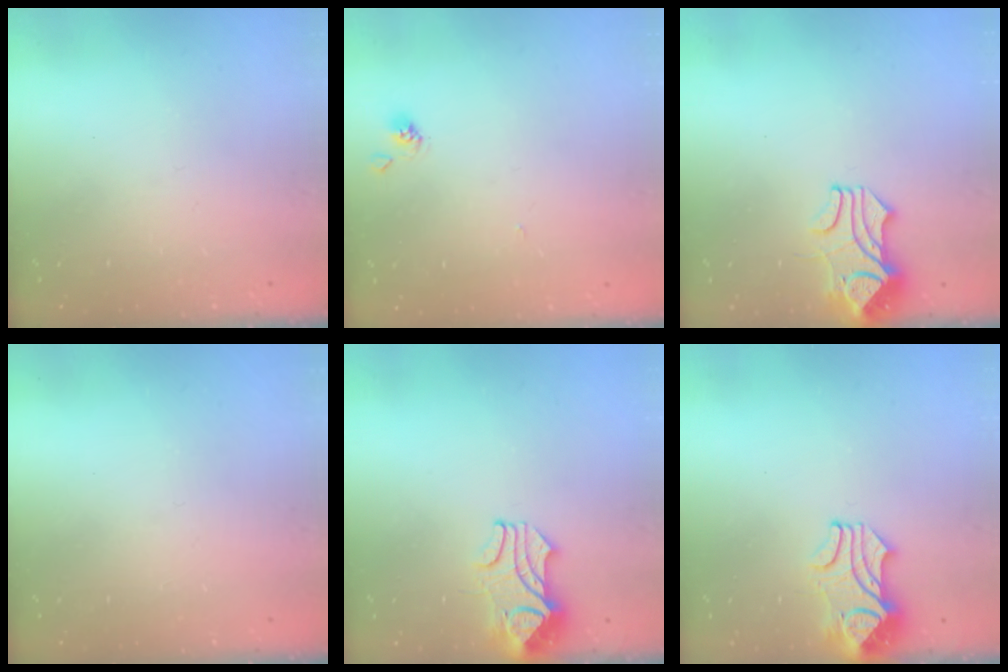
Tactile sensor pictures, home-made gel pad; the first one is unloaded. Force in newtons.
{"total": 1.8, "press": 1.8, "slide": 0.1}
{"total": 2.0, "press": 1.7, "slide": 1.1}
{"total": 0.0}
{"total": 2.1, "press": 2.0, "slide": 0.8}
{"total": 2.3, "press": 2.1, "slide": 1.0}